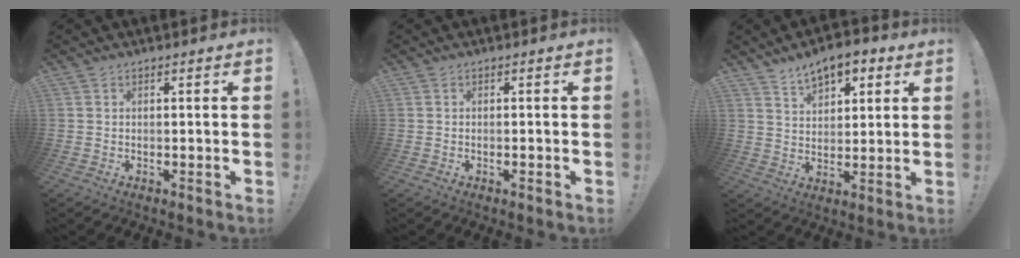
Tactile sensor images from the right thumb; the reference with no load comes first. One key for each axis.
{"total": 0.7, "fx": -0.6, "fy": 0.0, "fz": 0.4, "tx": -0.012, "ty": 0.002, "tz": -0.009}
{"total": 8.9, "fx": 5.8, "fy": 5.1, "fz": 4.4, "tx": -0.067, "ty": -0.022, "tz": 0.109}